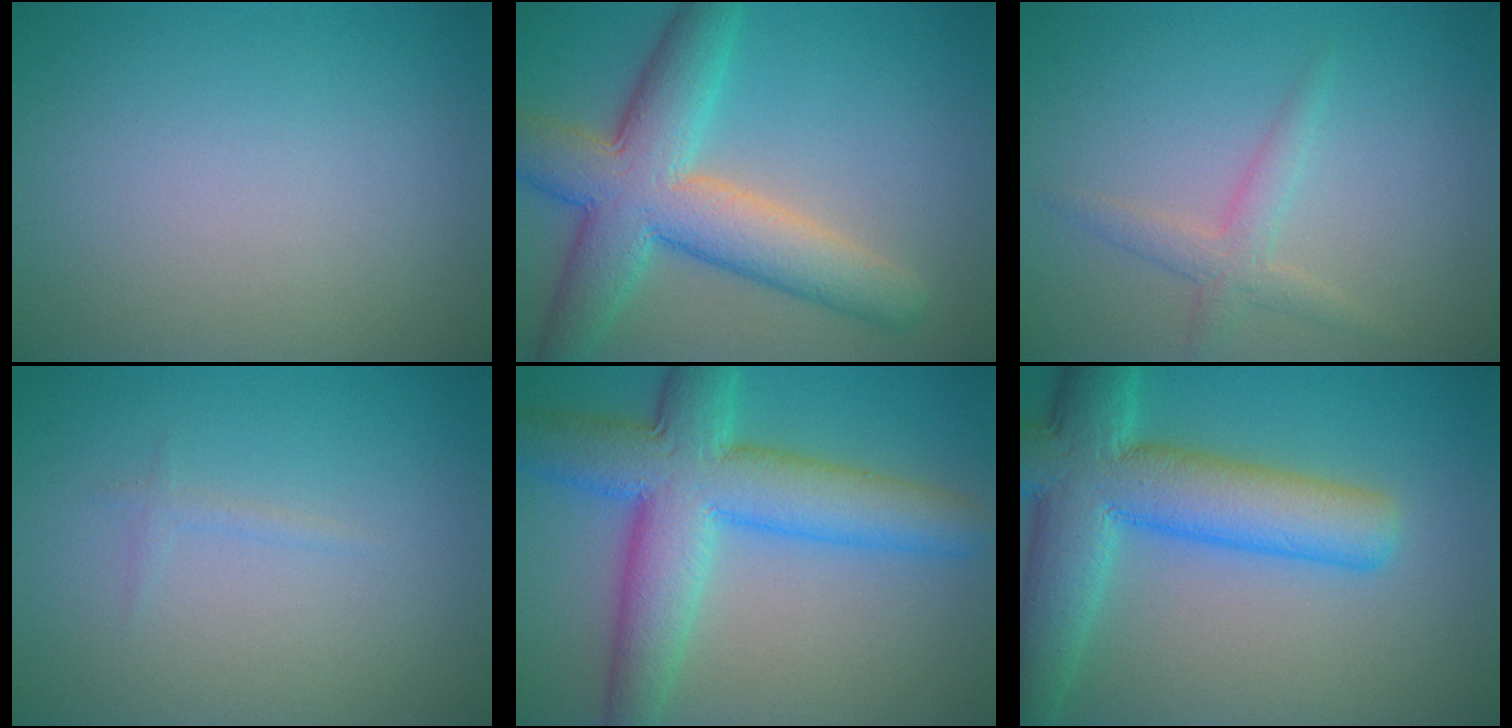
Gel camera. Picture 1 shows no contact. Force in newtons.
{"total": 9.0, "press": 9.0, "slide": 0.4}
{"total": 2.2, "press": 2.1, "slide": 0.1}
{"total": 0.7, "press": 0.7, "slide": 0.1}
{"total": 9.8, "press": 9.8, "slide": 0.2}
{"total": 9.9, "press": 9.9, "slide": 0.4}